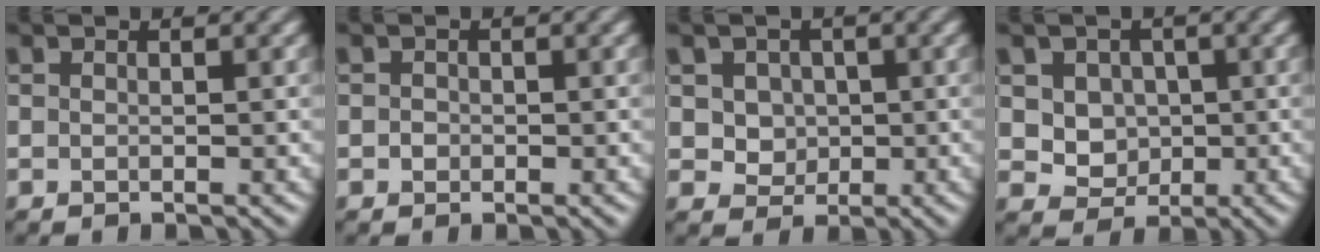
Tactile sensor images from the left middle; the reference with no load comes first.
{"total": 0.7, "force": [-0.1, 0.7, 0.2], "torque": [0.000, -0.003, -0.005]}
{"total": 3.8, "force": [1.1, 3.2, 1.7], "torque": [-0.033, 0.004, 0.024]}
{"total": 4.5, "force": [1.0, 3.9, 2.0], "torque": [-0.037, -0.002, 0.024]}